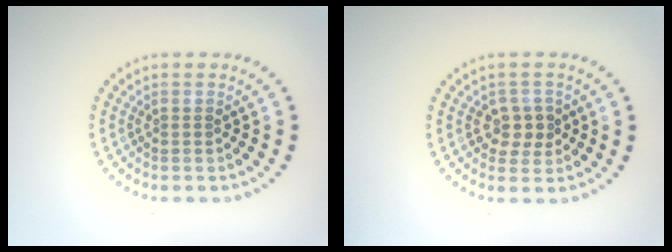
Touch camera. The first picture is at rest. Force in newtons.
{"total": 2.4, "press": 2.2, "slide": 0.8}